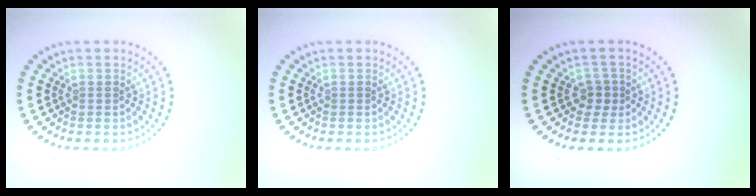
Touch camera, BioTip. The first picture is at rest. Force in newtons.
{"total": 0.0}
{"total": 1.5, "press": 1.2, "slide": 0.9}